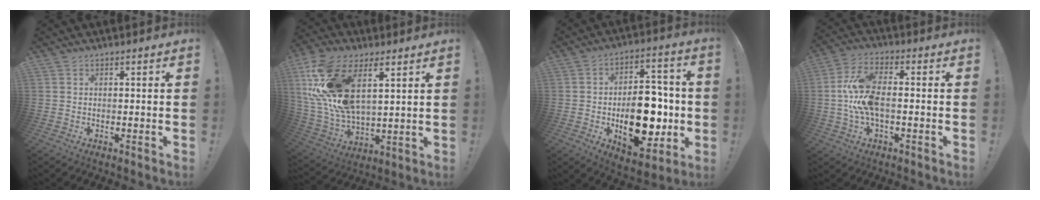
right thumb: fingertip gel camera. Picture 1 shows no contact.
{"total": 20.7, "force": [9.8, 11.3, 14.4], "torque": [-0.296, -0.048, 0.184]}
{"total": 19.9, "force": [-3.3, 12.0, 15.4], "torque": [-0.202, 0.009, -0.041]}
{"total": 12.1, "force": [-1.3, 5.8, 10.5], "torque": [-0.198, 0.007, -0.018]}